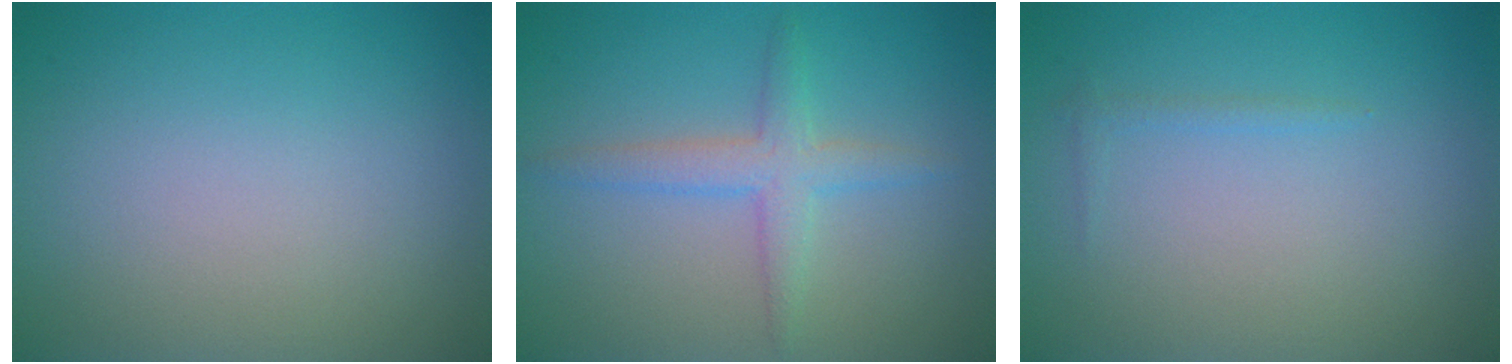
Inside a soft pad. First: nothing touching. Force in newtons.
{"total": 2.7, "press": 2.7, "slide": 0.0}
{"total": 0.6, "press": 0.6, "slide": 0.1}